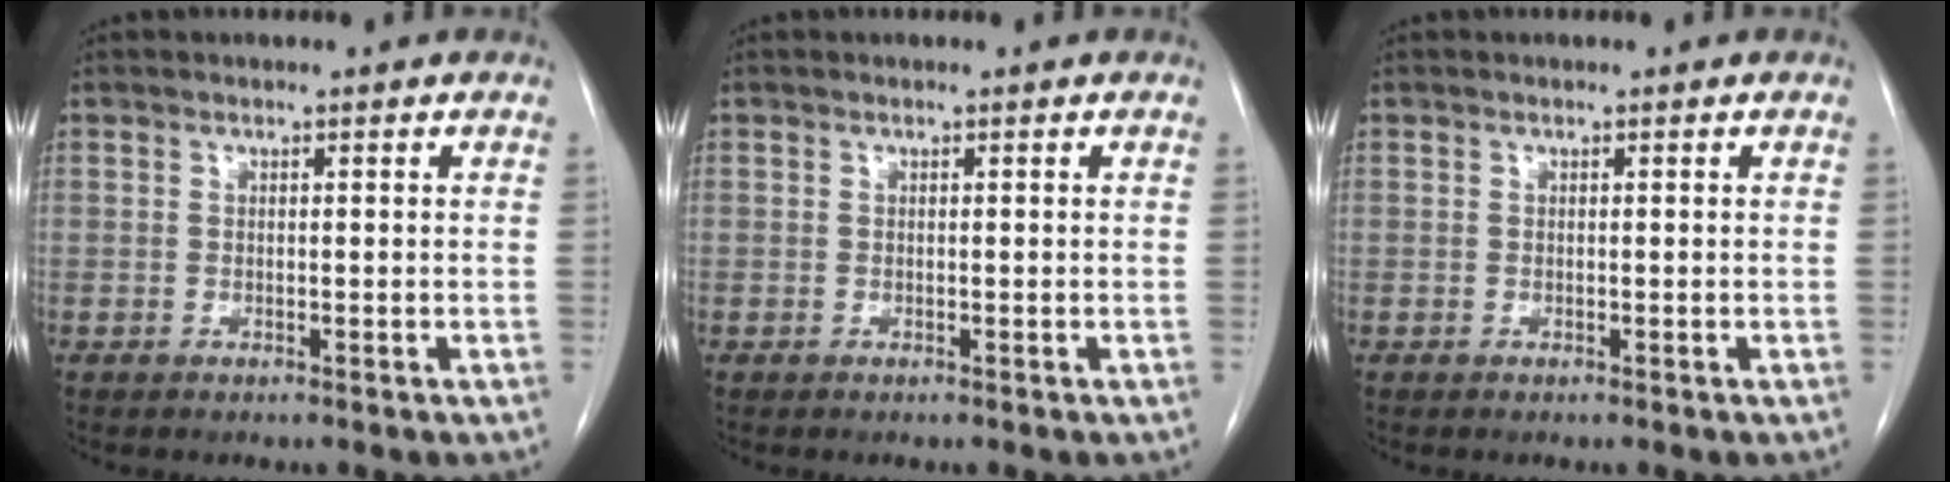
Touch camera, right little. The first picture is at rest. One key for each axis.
{"total": 0.0}
{"total": 0.0}